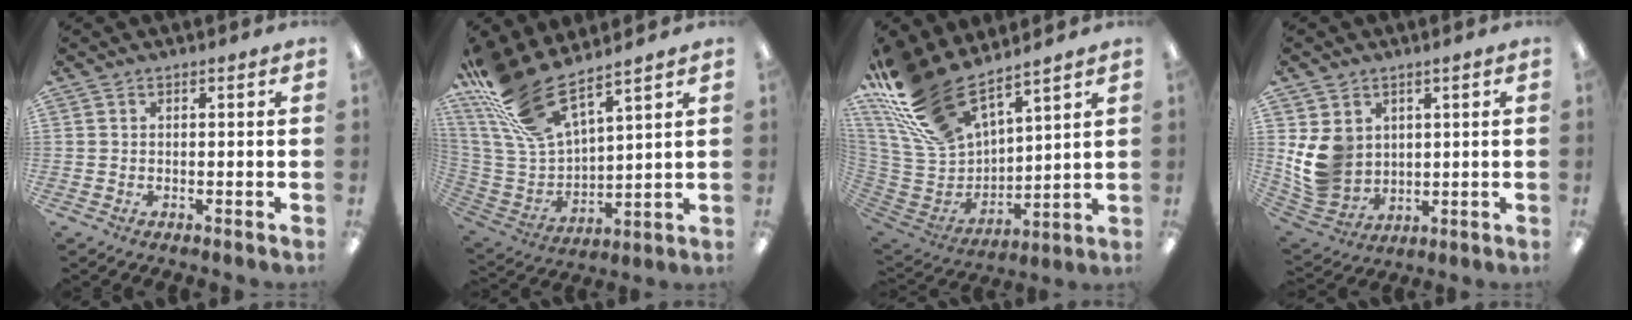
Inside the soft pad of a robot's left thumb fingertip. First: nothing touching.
{"total": 18.7, "force": [14.3, 5.8, 10.6], "torque": [-0.262, -0.089, 0.259]}
{"total": 21.8, "force": [16.2, 9.6, 11.0], "torque": [-0.252, -0.099, 0.299]}
{"total": 10.8, "force": [2.0, 9.6, 4.5], "torque": [-0.110, -0.005, 0.045]}